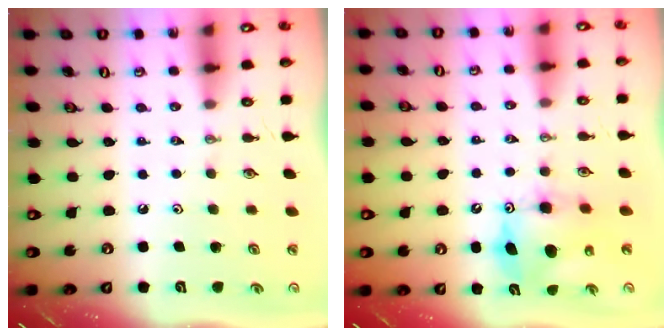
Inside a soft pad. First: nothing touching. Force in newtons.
{"total": 9.2, "press": 9.2, "slide": 0.3}